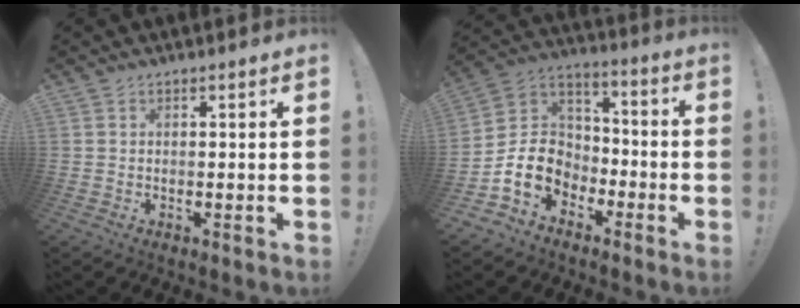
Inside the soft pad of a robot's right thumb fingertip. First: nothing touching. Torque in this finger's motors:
{"motor_torque": [0.70, 0.00, 0.96, -0.92, 0.05]}